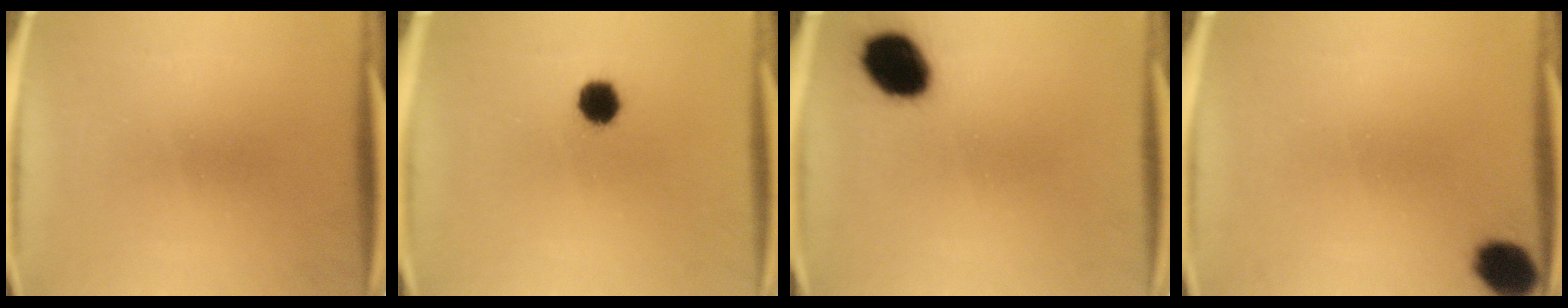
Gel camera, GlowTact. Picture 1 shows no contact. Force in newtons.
{"total": 5.4}
{"total": 11.9}
{"total": 6.7}